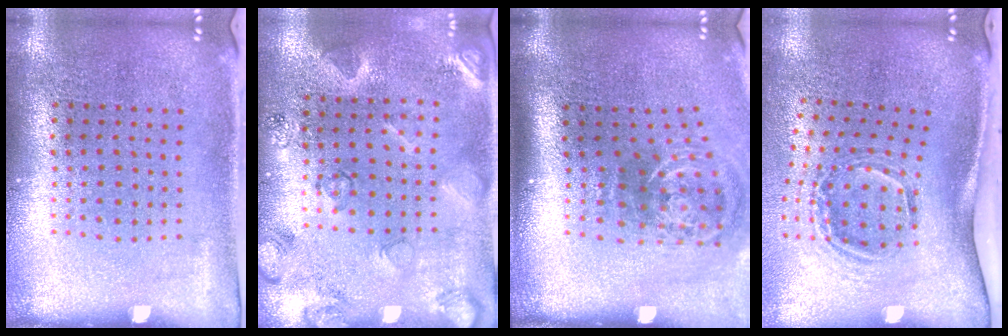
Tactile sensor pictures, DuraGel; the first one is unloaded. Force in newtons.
{"total": 2.1, "press": 2.1, "slide": 0.5}
{"total": 2.2, "press": 1.4, "slide": 1.7}
{"total": 2.1, "press": 1.3, "slide": 1.6}